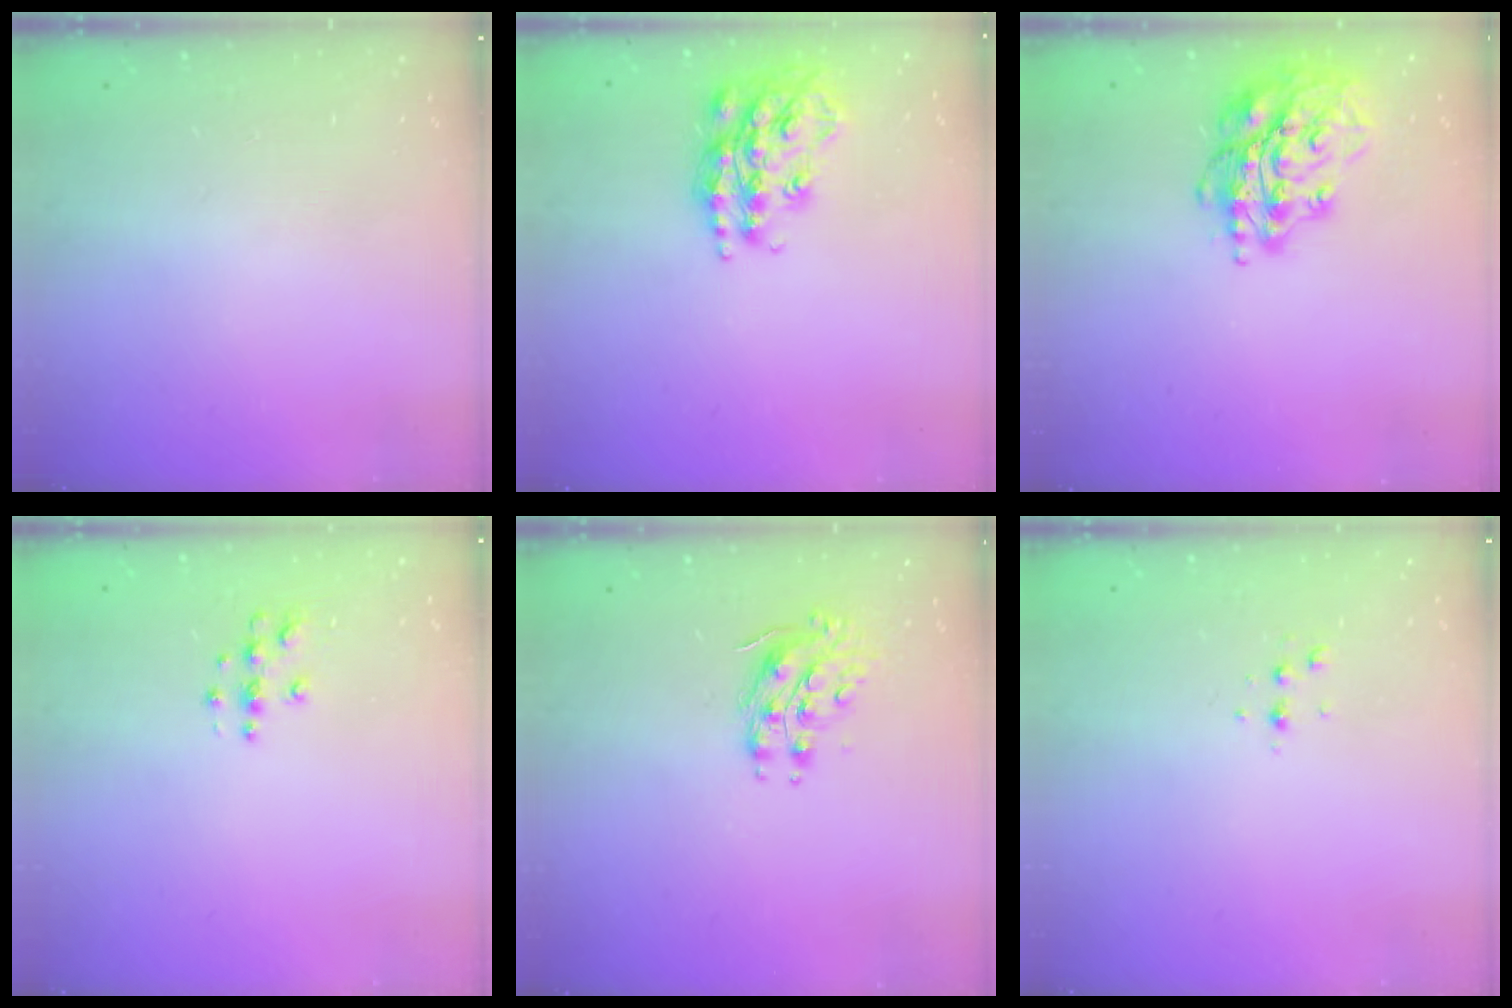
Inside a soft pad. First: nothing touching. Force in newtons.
{"total": 17.5, "press": 17.5, "slide": 1.0}
{"total": 16.4, "press": 16.4, "slide": 0.6}
{"total": 3.7, "press": 3.7, "slide": 0.2}
{"total": 8.7, "press": 8.7, "slide": 0.5}
{"total": 3.6, "press": 3.1, "slide": 1.7}